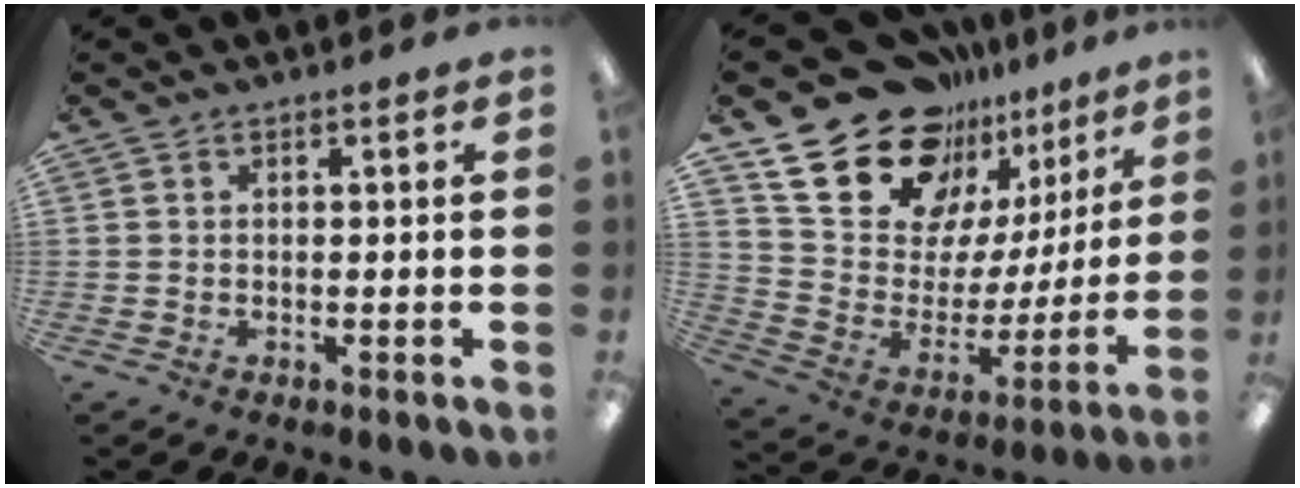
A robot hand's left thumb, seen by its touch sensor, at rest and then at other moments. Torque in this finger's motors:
{"motor_torque": [0.54, 0.56, 1.12, -1.65, 0.11]}